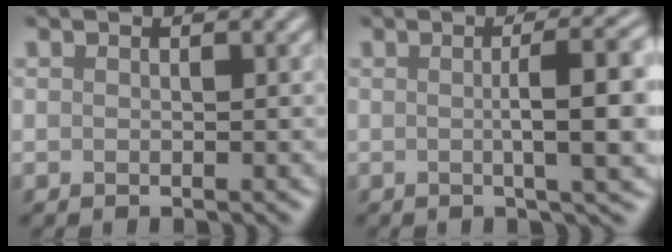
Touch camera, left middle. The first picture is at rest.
{"total": 6.8, "force": [0.1, 1.4, 6.7], "torque": [-0.084, 0.010, 0.003]}